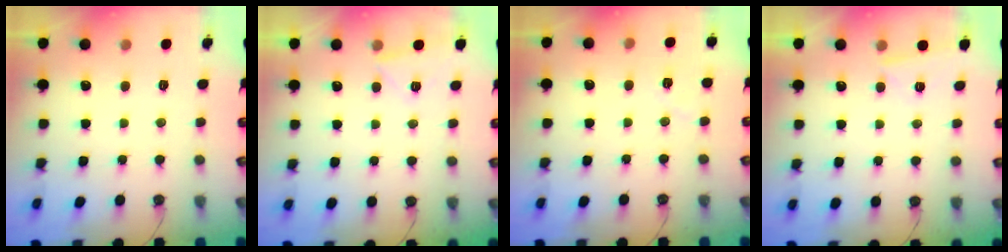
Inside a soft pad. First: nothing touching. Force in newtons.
{"total": 4.0, "press": 3.3, "slide": 2.2}
{"total": 4.6, "press": 4.3, "slide": 1.6}
{"total": 2.7, "press": 2.7, "slide": 0.3}